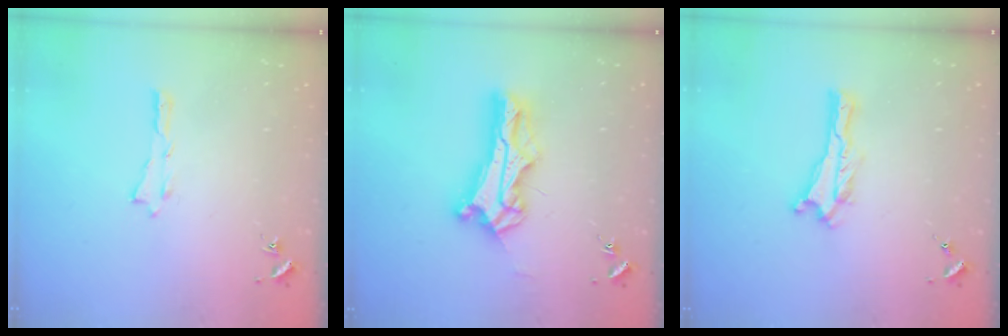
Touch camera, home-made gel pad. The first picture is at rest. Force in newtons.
{"total": 10.8, "press": 10.8, "slide": 0.8}
{"total": 0.0}